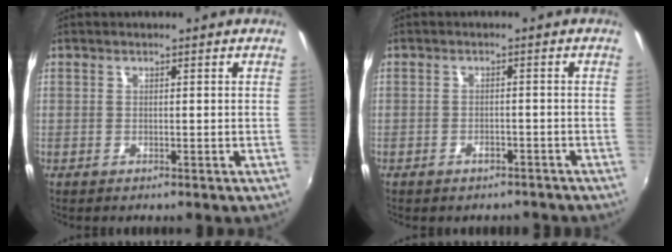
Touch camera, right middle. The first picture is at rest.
{"total": 3.6, "force": [-3.0, 1.6, 1.1], "torque": [-0.022, -0.003, -0.035]}